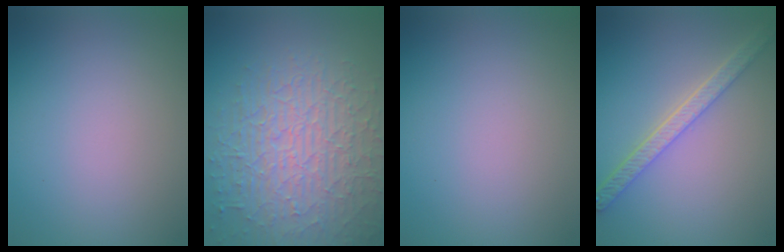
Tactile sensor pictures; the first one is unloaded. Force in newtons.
{"total": 9.1, "press": 6.3, "slide": 6.6}
{"total": 0.0}
{"total": 4.1, "press": 3.3, "slide": 2.4}